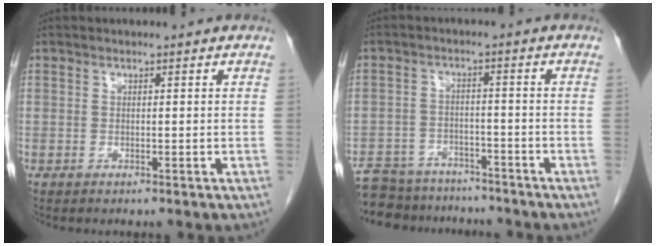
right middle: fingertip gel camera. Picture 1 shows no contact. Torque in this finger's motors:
{"motor_torque": [1.16, -0.98, 1.05, 0.21]}